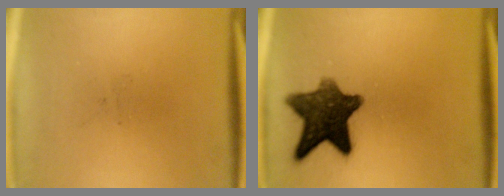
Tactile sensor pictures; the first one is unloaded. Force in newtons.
{"total": 11.3}